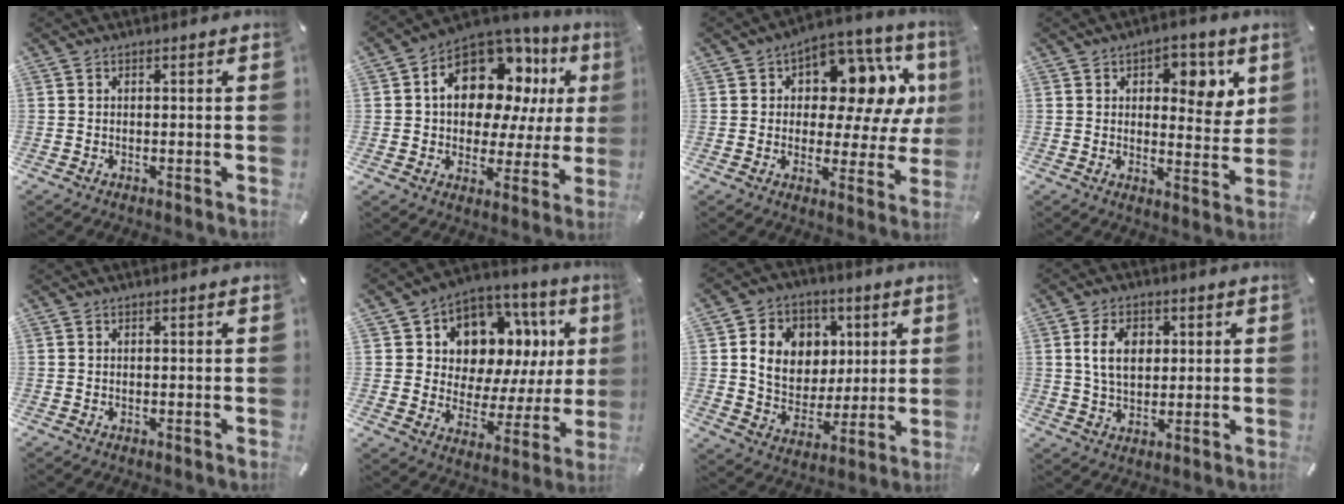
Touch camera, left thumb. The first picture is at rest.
{"total": 16.9, "force": [6.9, 11.1, 10.8], "torque": [-0.180, -0.043, 0.122]}
{"total": 14.9, "force": [5.5, 8.8, 10.7], "torque": [-0.147, -0.039, 0.094]}
{"total": 8.0, "force": [3.6, 4.6, 5.5], "torque": [-0.053, -0.020, 0.052]}
{"total": 0.0}
{"total": 10.5, "force": [5.9, 7.6, 4.1], "torque": [-0.067, -0.065, 0.104]}
{"total": 12.8, "force": [3.1, 11.4, 4.8], "torque": [-0.082, -0.006, 0.068]}
{"total": 8.5, "force": [1.9, 6.1, 5.6], "torque": [-0.112, 0.001, 0.027]}